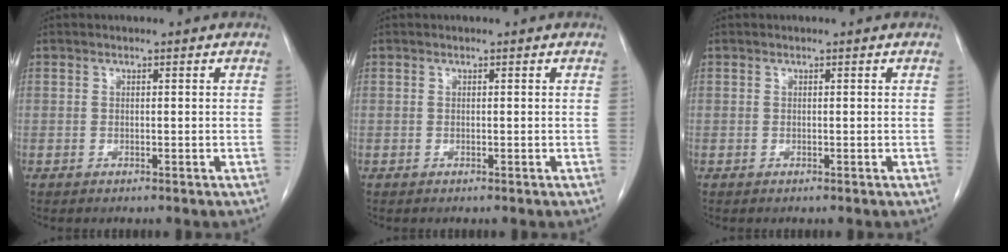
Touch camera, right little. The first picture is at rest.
{"total": 0.0}
{"total": 0.0}